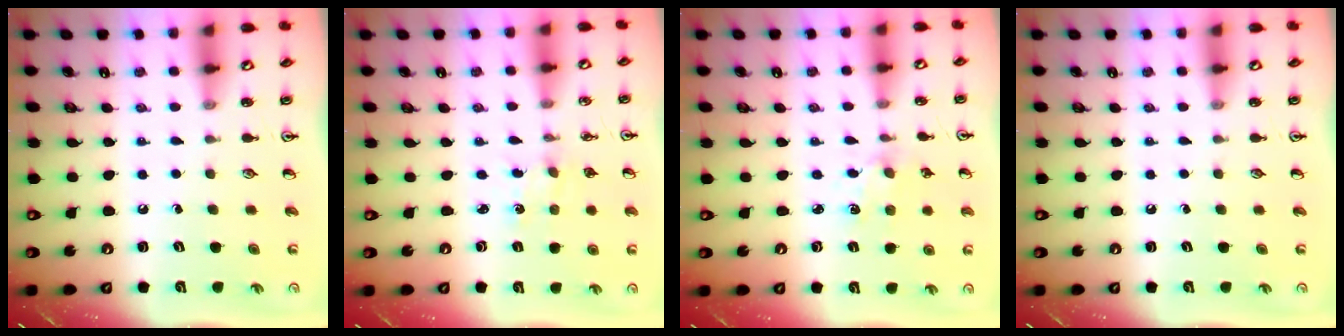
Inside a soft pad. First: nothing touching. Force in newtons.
{"total": 0.0}
{"total": 1.8, "press": 1.8, "slide": 0.3}
{"total": 0.0}